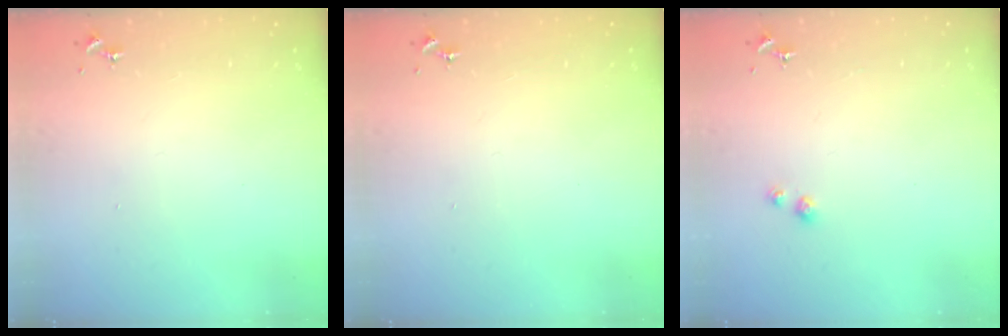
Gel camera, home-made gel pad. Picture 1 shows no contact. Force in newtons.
{"total": 0.0}
{"total": 2.6, "press": 2.6, "slide": 0.6}